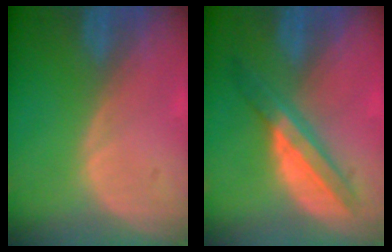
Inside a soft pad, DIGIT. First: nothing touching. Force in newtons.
{"total": 5.8, "press": 5.8, "slide": 0.1}